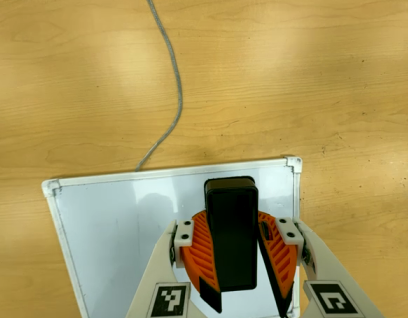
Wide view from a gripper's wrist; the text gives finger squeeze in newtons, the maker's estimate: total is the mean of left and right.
{"total": 11.8, "left": 11.9, "right": 11.8}